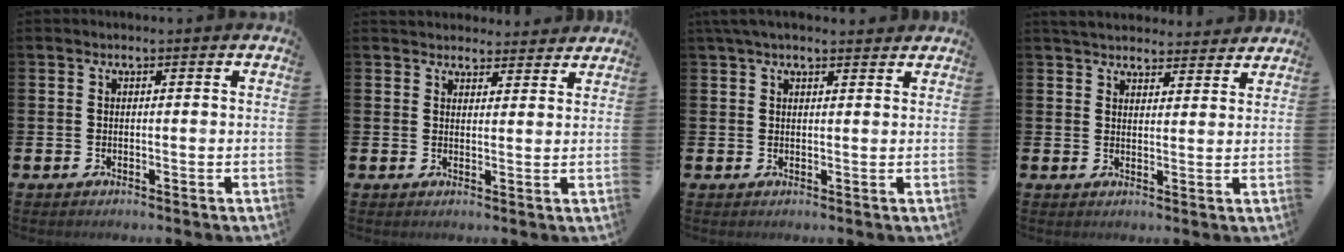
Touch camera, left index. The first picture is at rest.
{"total": 3.3, "force": [3.1, 1.1, -0.2], "torque": [0.006, -0.014, 0.056]}
{"total": 3.2, "force": [2.7, 0.9, 1.5], "torque": [-0.033, 0.000, 0.049]}
{"total": 4.4, "force": [4.3, 1.0, 0.4], "torque": [-0.017, -0.020, 0.078]}